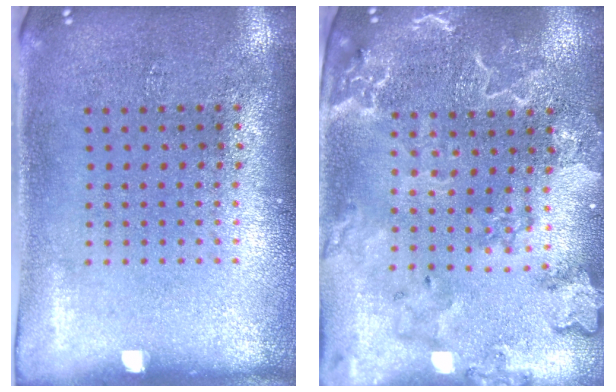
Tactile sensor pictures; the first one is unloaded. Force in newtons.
{"total": 2.6, "press": 2.5, "slide": 0.9}